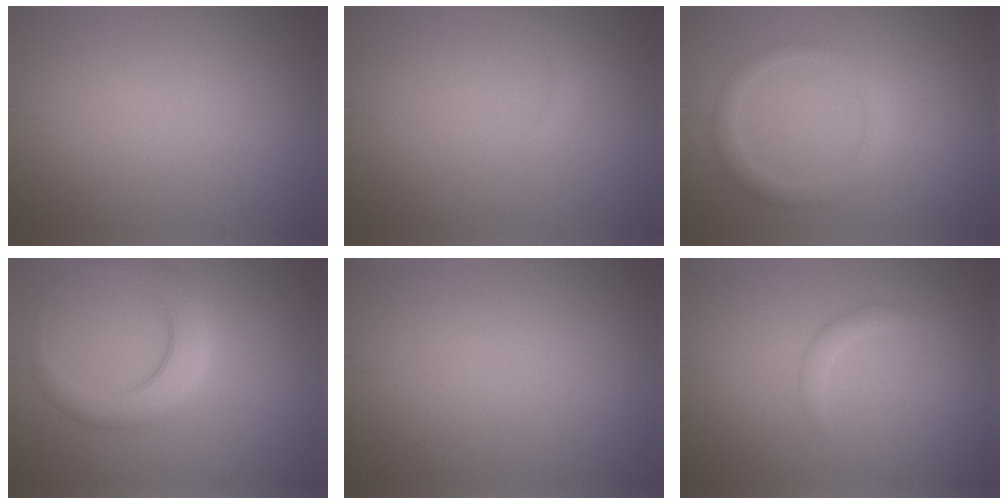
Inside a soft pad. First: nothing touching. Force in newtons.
{"total": 0.8, "press": 0.8, "slide": 0.1}
{"total": 2.3, "press": 2.3, "slide": 0.2}
{"total": 4.1, "press": 4.1, "slide": 0.1}
{"total": 0.0}
{"total": 1.2, "press": 1.2, "slide": 0.1}